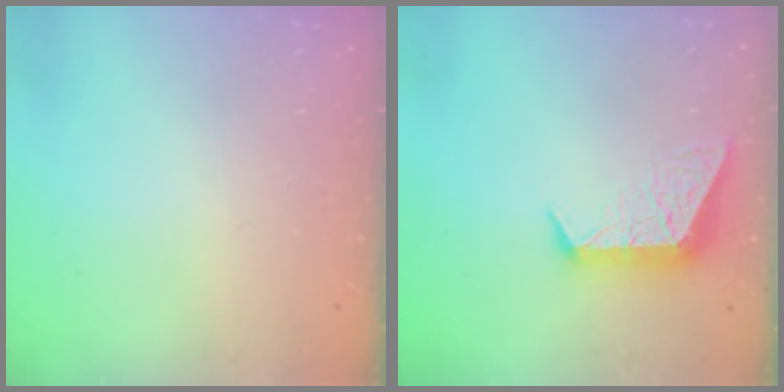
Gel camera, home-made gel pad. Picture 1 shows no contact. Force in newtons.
{"total": 10.0, "press": 10.0, "slide": 0.3}